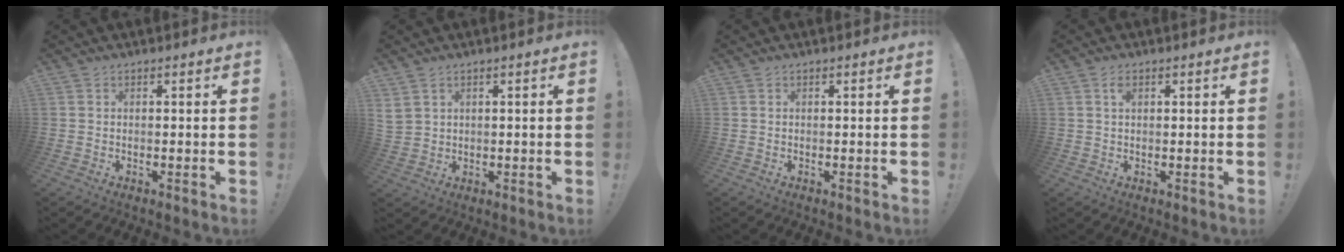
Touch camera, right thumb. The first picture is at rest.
{"total": 3.8, "force": [2.4, 2.5, 1.5], "torque": [-0.033, -0.009, 0.047]}
{"total": 0.0}
{"total": 1.9, "force": [1.0, 1.4, 1.0], "torque": [-0.006, -0.004, 0.014]}